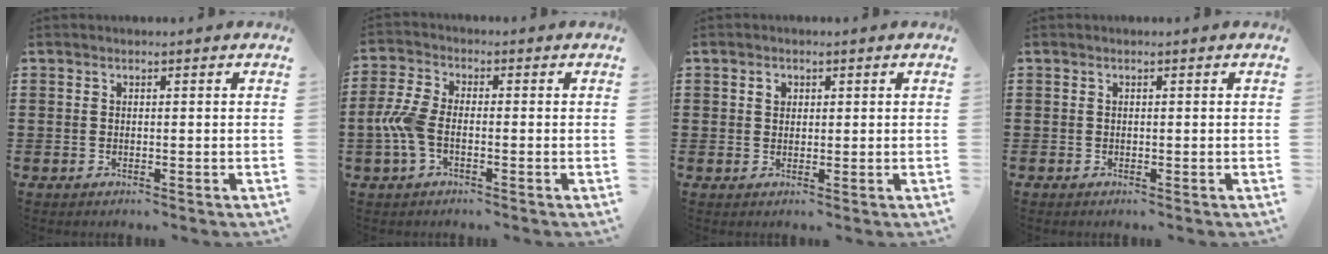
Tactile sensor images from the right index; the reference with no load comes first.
{"total": 6.0, "force": [-1.7, 2.9, 5.0], "torque": [-0.135, -0.009, -0.042]}
{"total": 1.5, "force": [0.5, 1.2, 0.7], "torque": [-0.017, 0.008, 0.010]}
{"total": 0.0}